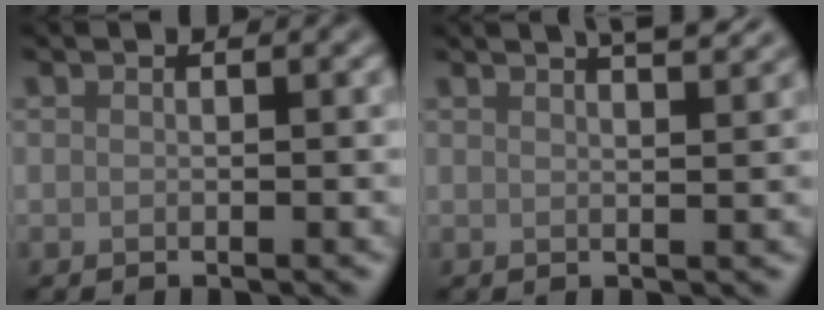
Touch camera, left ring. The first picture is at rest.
{"total": 5.4, "force": [3.9, 1.9, 3.2], "torque": [-0.015, 0.034, 0.022]}